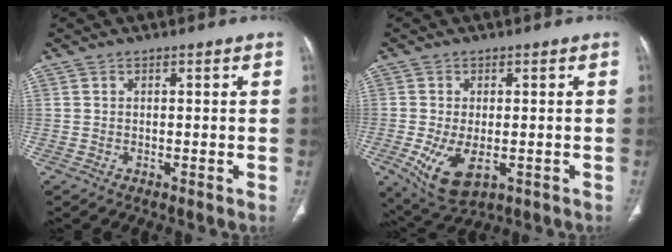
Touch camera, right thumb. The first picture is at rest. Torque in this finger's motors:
{"motor_torque": [-0.36, 0.41, 1.00, -0.02, 0.22]}